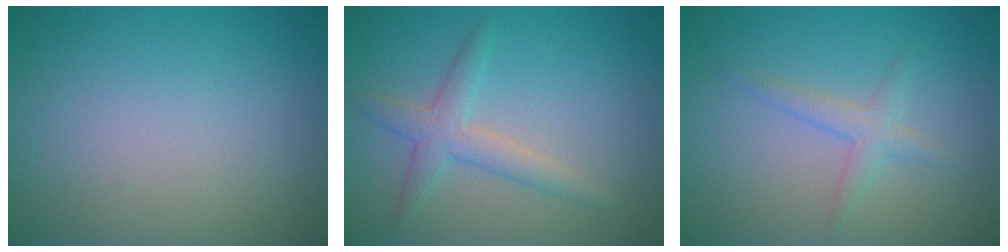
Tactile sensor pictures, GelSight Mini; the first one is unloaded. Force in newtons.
{"total": 2.7, "press": 2.7, "slide": 0.1}
{"total": 1.8, "press": 1.8, "slide": 0.0}